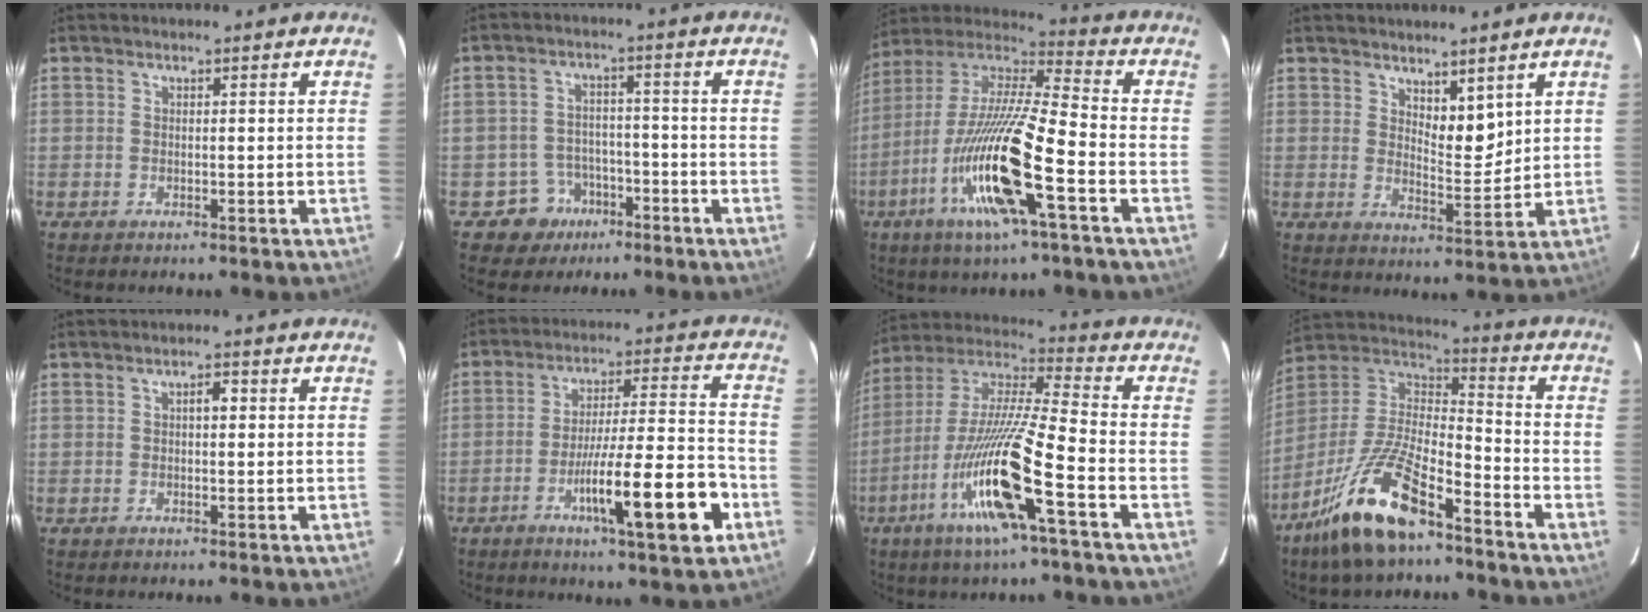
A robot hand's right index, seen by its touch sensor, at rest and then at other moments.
{"total": 5.7, "force": [-3.0, 4.8, 0.0], "torque": [0.009, 0.014, -0.041]}
{"total": 19.1, "force": [-7.0, 1.5, 17.7], "torque": [-0.371, -0.020, -0.136]}
{"total": 4.7, "force": [3.2, 1.8, 3.0], "torque": [-0.050, -0.012, 0.061]}
{"total": 1.7, "force": [0.3, 0.6, 1.5], "torque": [-0.025, 0.006, 0.003]}
{"total": 15.1, "force": [-6.4, 0.7, 13.7], "torque": [-0.223, -0.002, -0.099]}
{"total": 17.8, "force": [-7.3, 0.4, 16.2], "torque": [-0.334, -0.019, -0.142]}
{"total": 16.8, "force": [-11.1, 4.3, 11.8], "torque": [-0.254, -0.003, -0.207]}